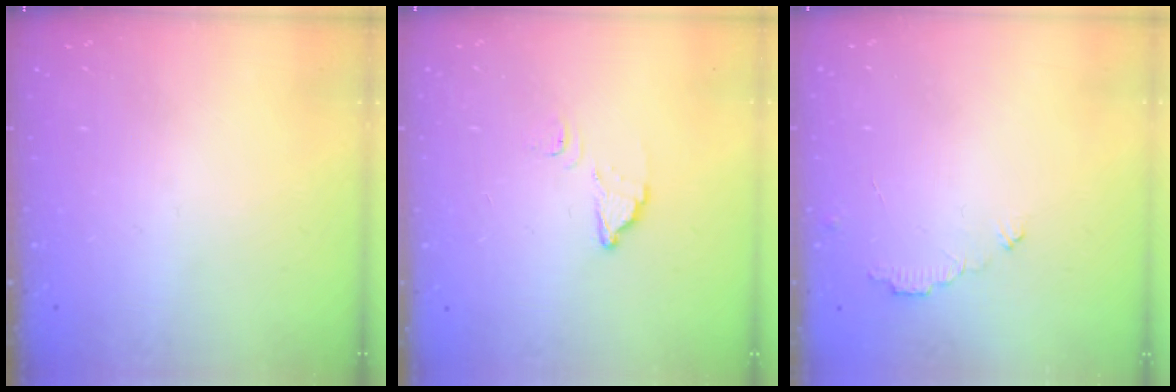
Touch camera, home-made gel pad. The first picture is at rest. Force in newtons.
{"total": 2.7, "press": 2.7, "slide": 0.3}
{"total": 3.5, "press": 3.5, "slide": 0.3}